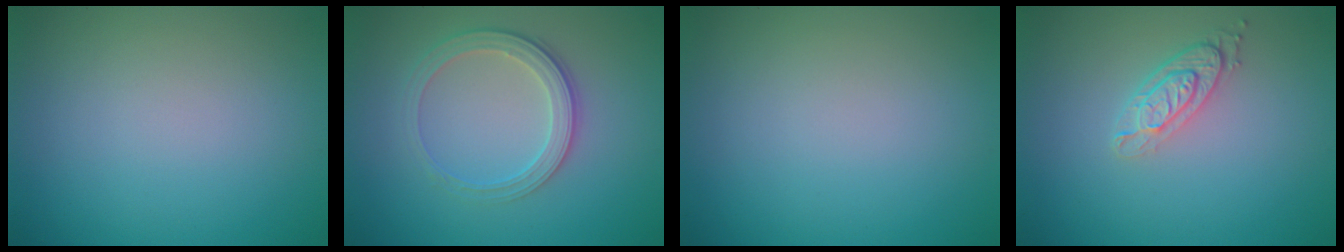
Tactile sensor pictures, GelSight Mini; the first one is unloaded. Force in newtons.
{"total": 2.8, "press": 2.7, "slide": 0.9}
{"total": 0.0}
{"total": 2.8, "press": 2.2, "slide": 1.7}